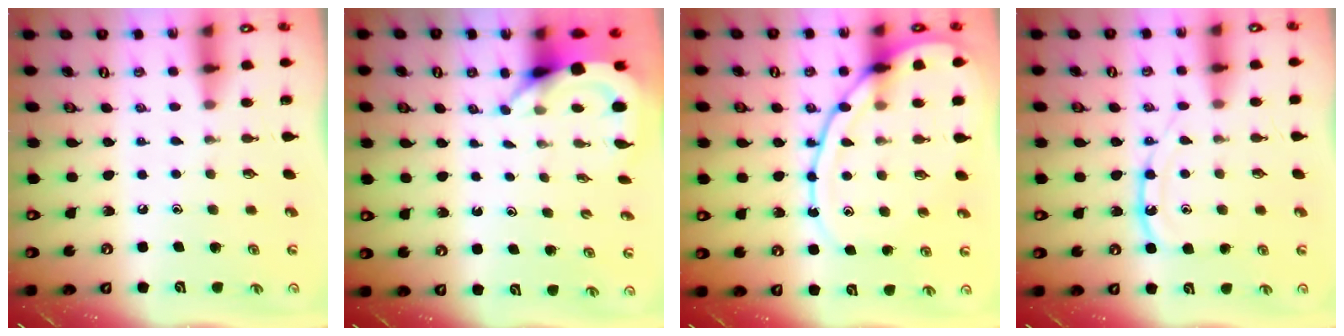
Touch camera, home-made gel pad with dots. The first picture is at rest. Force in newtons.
{"total": 4.1, "press": 4.1, "slide": 0.3}
{"total": 14.1, "press": 14.1, "slide": 1.1}
{"total": 11.6, "press": 11.6, "slide": 1.0}